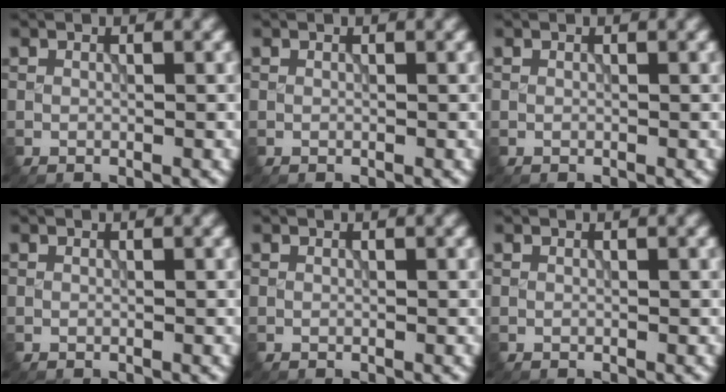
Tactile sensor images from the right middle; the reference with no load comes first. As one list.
[{"total": 0.0}, {"total": 0.0}, {"total": 0.0}, {"total": 0.0}, {"total": 0.0}]